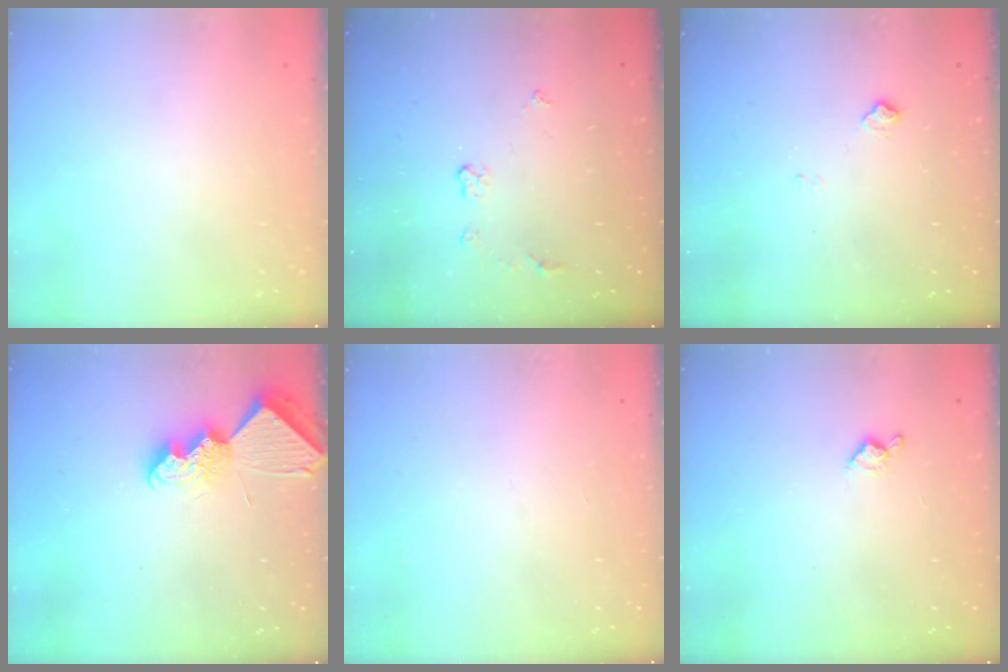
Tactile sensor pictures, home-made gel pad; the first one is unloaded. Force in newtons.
{"total": 3.6, "press": 3.5, "slide": 0.4}
{"total": 5.0, "press": 5.0, "slide": 0.7}
{"total": 8.3, "press": 8.2, "slide": 0.9}
{"total": 0.0}
{"total": 4.5, "press": 4.5, "slide": 0.7}